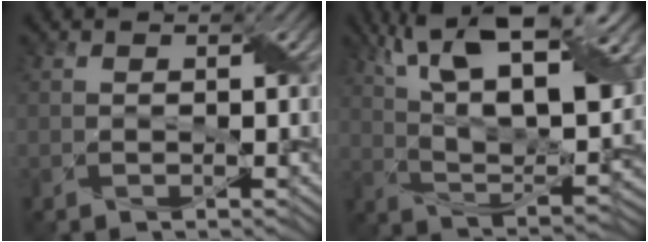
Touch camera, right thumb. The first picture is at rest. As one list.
[{"total": 18.2, "force": [8.9, 7.3, 14.2], "torque": [-0.258, 0.042, 0.138]}]